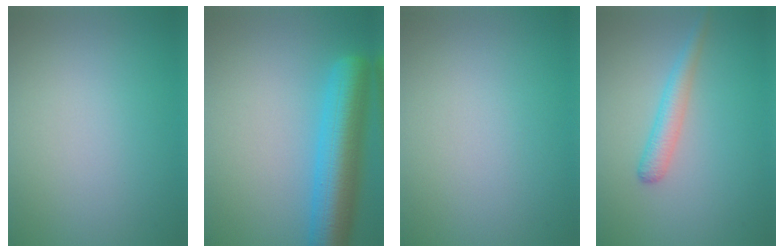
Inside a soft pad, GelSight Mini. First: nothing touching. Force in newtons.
{"total": 7.7, "press": 7.7, "slide": 0.3}
{"total": 0.0}
{"total": 2.4, "press": 2.3, "slide": 0.1}